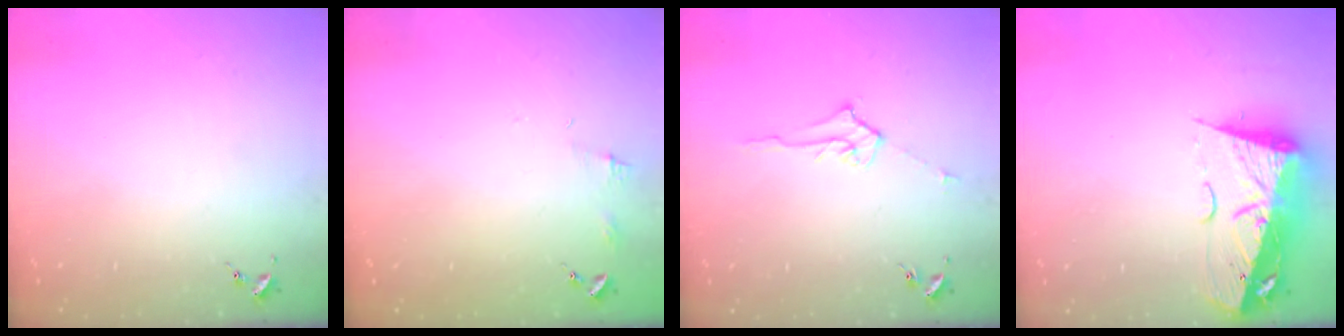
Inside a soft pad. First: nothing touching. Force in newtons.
{"total": 4.5, "press": 4.5, "slide": 0.5}
{"total": 5.2, "press": 5.1, "slide": 0.9}
{"total": 14.8, "press": 14.7, "slide": 1.8}